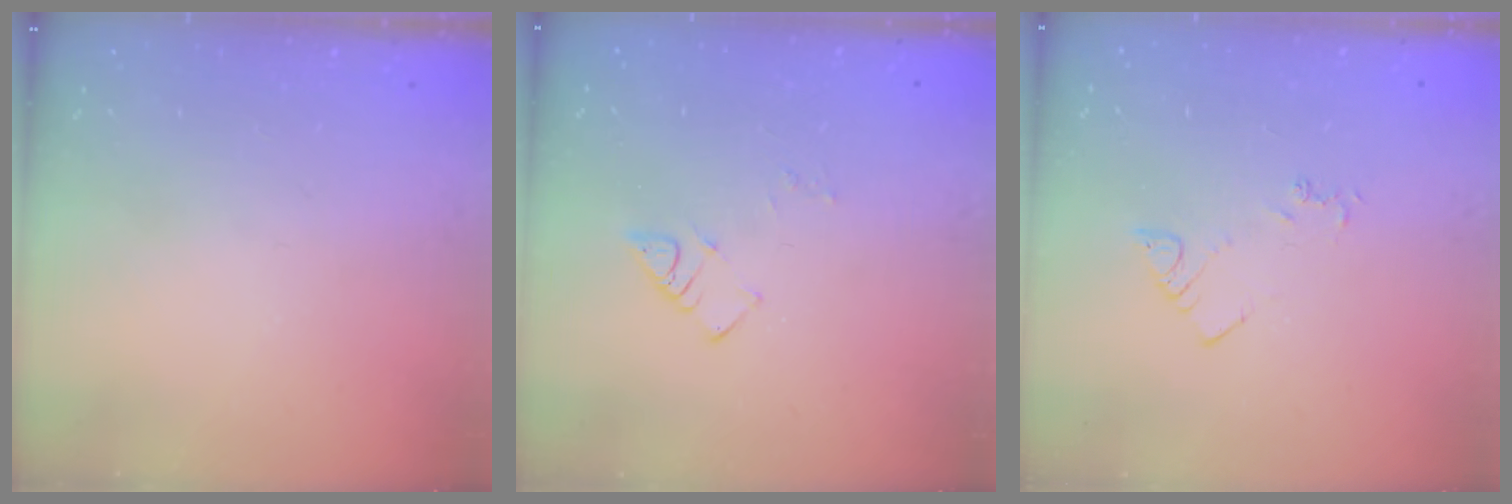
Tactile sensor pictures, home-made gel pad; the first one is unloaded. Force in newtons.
{"total": 4.1, "press": 4.0, "slide": 0.7}
{"total": 2.3, "press": 2.3, "slide": 0.3}